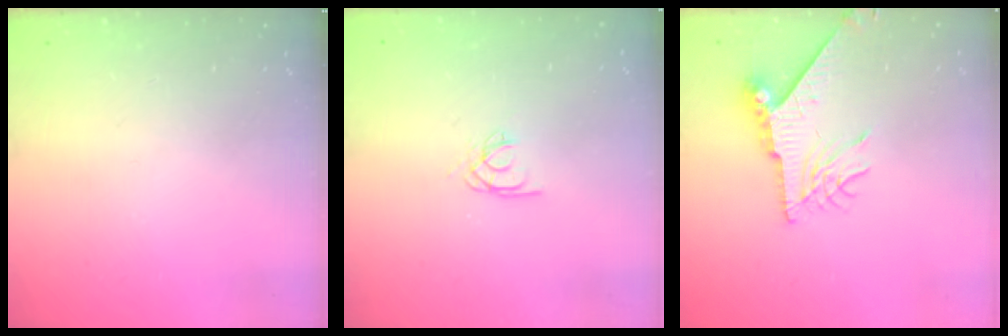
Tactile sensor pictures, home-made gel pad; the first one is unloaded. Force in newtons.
{"total": 2.5, "press": 2.5, "slide": 0.1}
{"total": 8.7, "press": 8.7, "slide": 0.6}